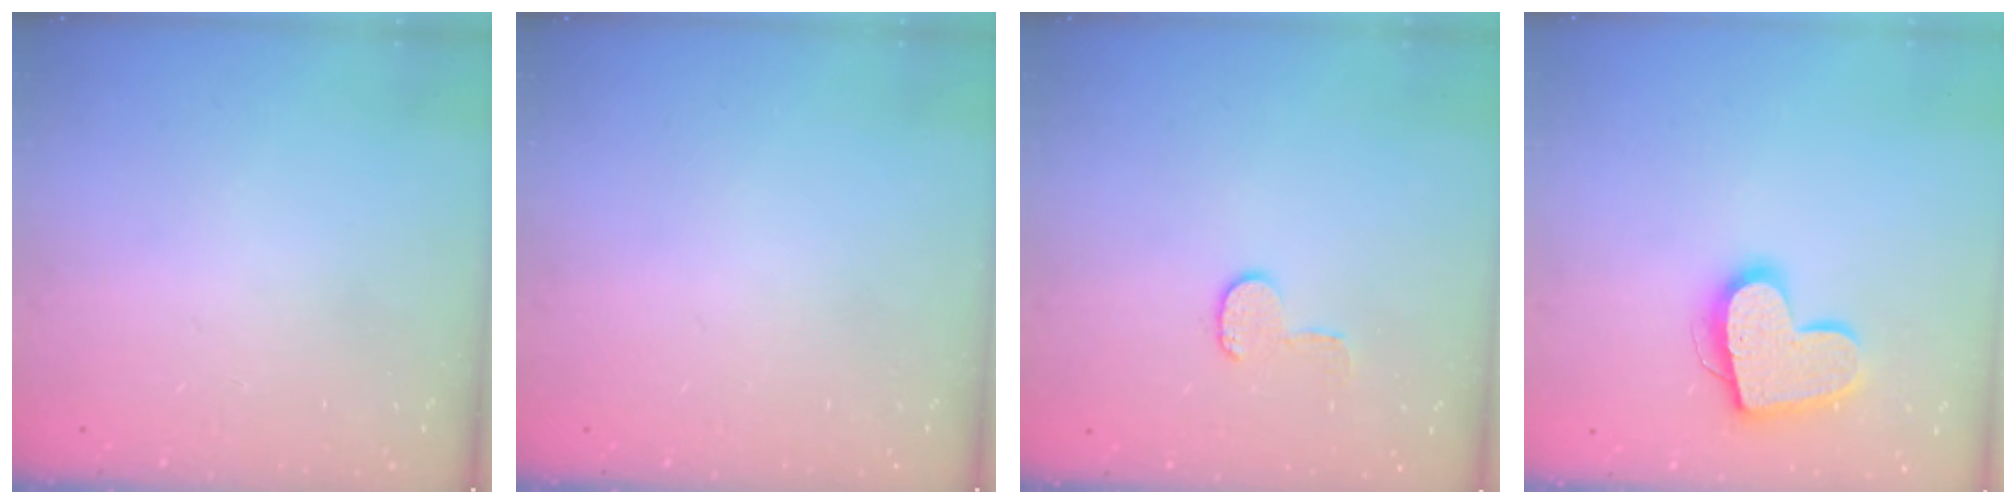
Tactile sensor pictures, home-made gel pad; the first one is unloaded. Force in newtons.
{"total": 0.0}
{"total": 5.9, "press": 5.9, "slide": 0.4}
{"total": 16.5, "press": 16.4, "slide": 1.2}